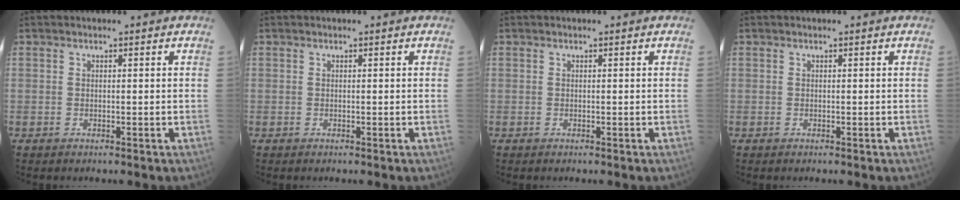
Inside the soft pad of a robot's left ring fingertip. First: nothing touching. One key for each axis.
{"total": 0.0}
{"total": 0.0}
{"total": 0.0}